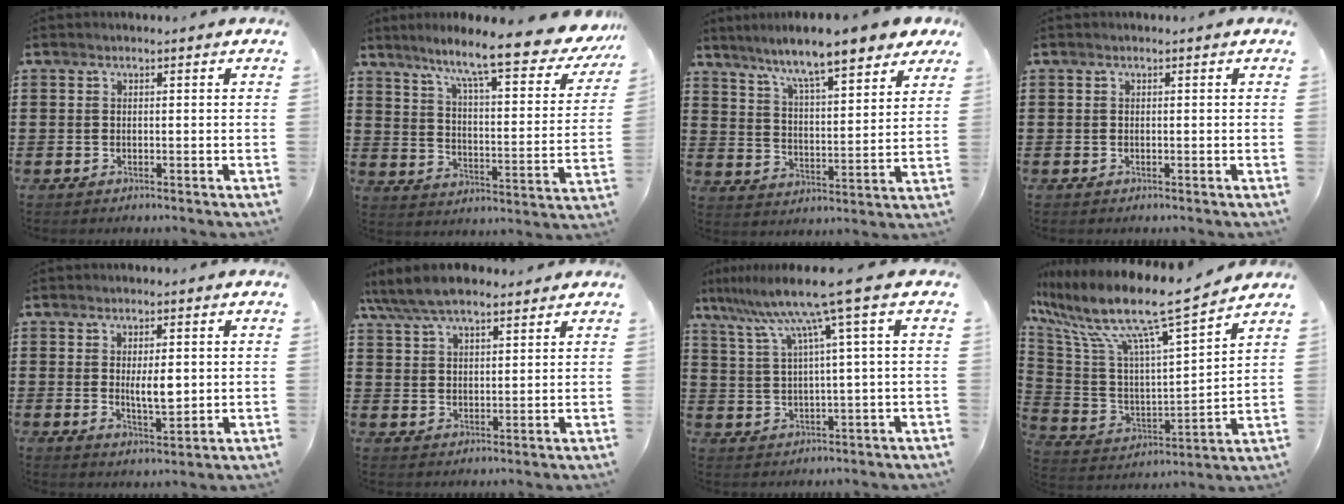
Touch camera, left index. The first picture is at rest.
{"total": 11.0, "force": [9.0, 0.0, 6.3], "torque": [-0.131, -0.067, 0.140]}
{"total": 9.1, "force": [7.7, 0.4, 4.8], "torque": [-0.114, -0.038, 0.126]}
{"total": 0.0}
{"total": 4.6, "force": [0.6, 1.5, 4.3], "torque": [-0.067, -0.003, 0.005]}
{"total": 7.0, "force": [5.9, 2.4, 2.9], "torque": [-0.077, -0.008, 0.110]}
{"total": 9.4, "force": [5.1, -1.1, 7.9], "torque": [-0.181, -0.028, 0.075]}
{"total": 12.6, "force": [9.4, 1.6, 8.2], "torque": [-0.193, -0.062, 0.152]}